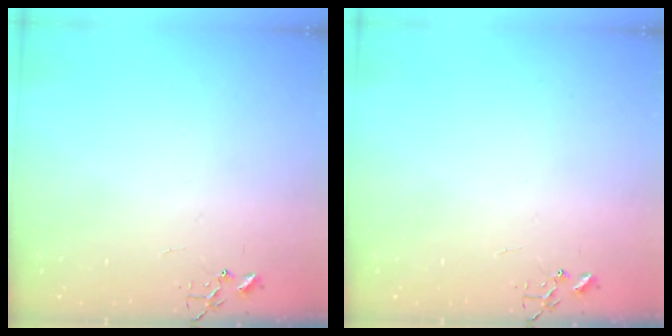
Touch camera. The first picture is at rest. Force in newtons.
{"total": 0.0}